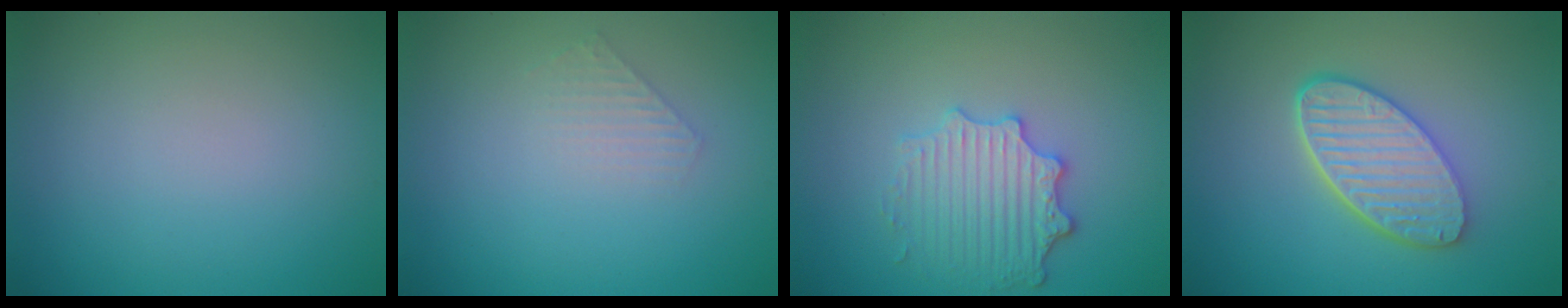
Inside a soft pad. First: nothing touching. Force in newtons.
{"total": 1.3, "press": 1.3, "slide": 0.2}
{"total": 3.6, "press": 3.3, "slide": 1.5}
{"total": 5.5, "press": 4.4, "slide": 3.3}